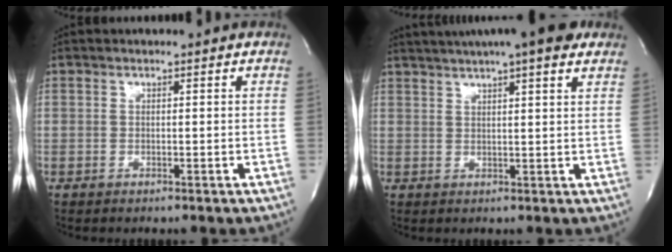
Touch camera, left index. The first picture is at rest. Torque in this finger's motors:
{"motor_torque": [0.96, -0.93, 0.86, 0.21]}